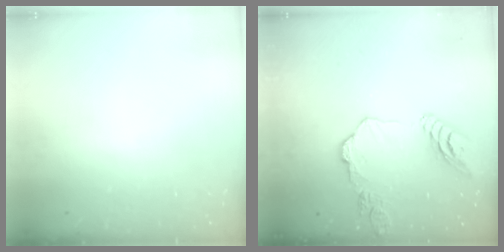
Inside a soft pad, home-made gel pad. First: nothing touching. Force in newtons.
{"total": 12.8, "press": 12.7, "slide": 1.3}